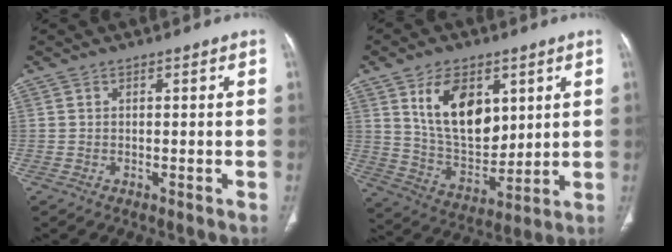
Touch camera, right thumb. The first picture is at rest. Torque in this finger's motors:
{"motor_torque": [-0.23, 0.52, 0.38, 0.47, 0.17]}